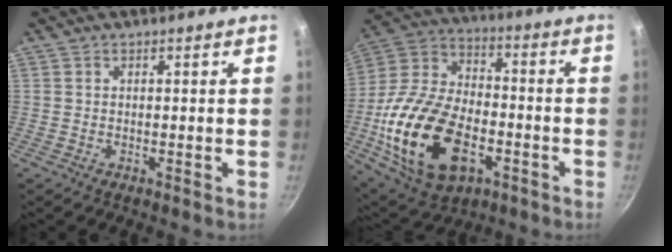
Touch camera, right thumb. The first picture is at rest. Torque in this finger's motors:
{"motor_torque": [0.32, 0.63, 2.27, -0.46, 0.68]}